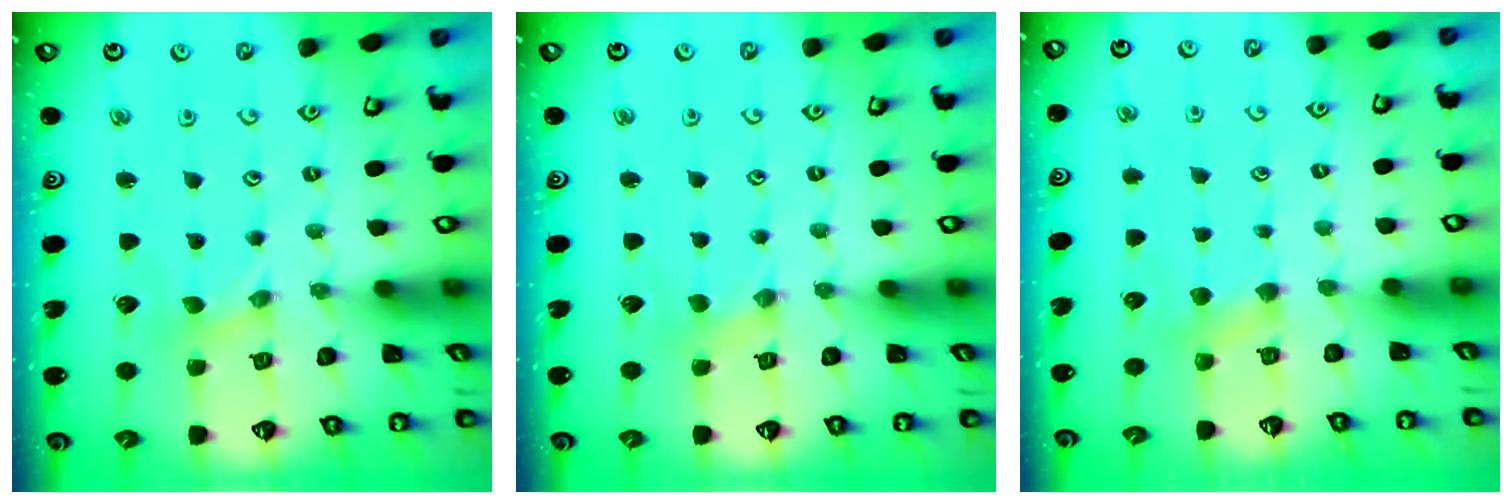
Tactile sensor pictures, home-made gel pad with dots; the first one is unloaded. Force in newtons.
{"total": 1.0, "press": 1.0, "slide": 0.2}
{"total": 3.8, "press": 3.7, "slide": 0.6}